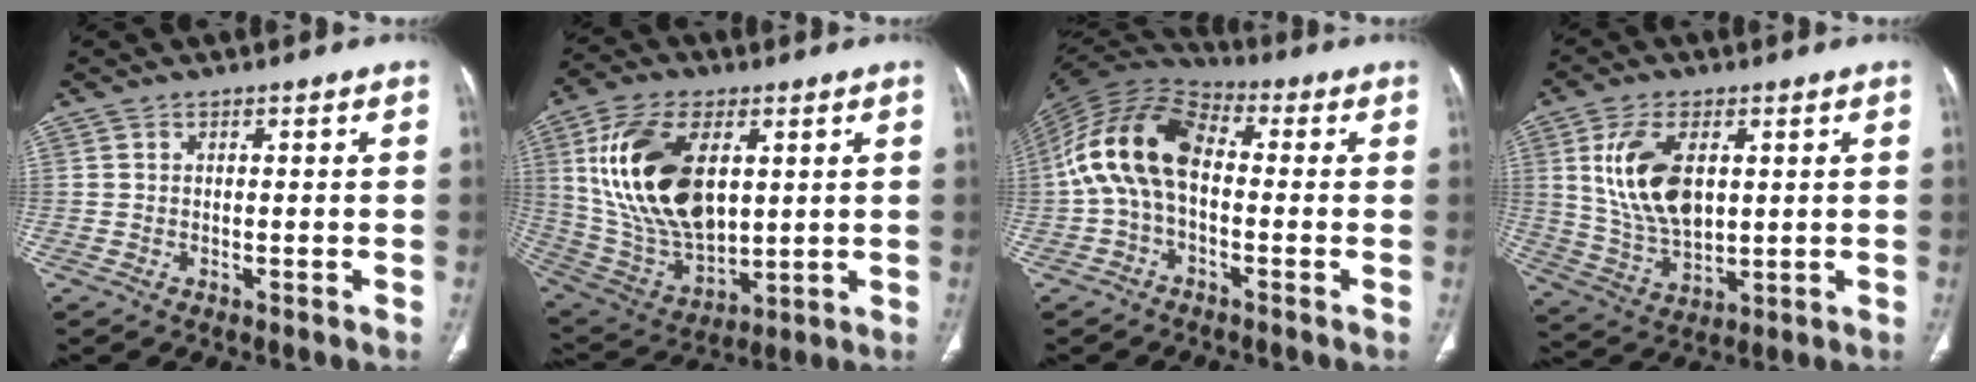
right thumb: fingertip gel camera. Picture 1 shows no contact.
{"total": 21.8, "force": [5.0, 12.5, 17.1], "torque": [-0.316, -0.019, 0.105]}
{"total": 14.0, "force": [-0.3, 8.0, 11.5], "torque": [-0.217, 0.037, -0.020]}
{"total": 13.3, "force": [3.2, 7.5, 10.5], "torque": [-0.198, -0.014, 0.072]}